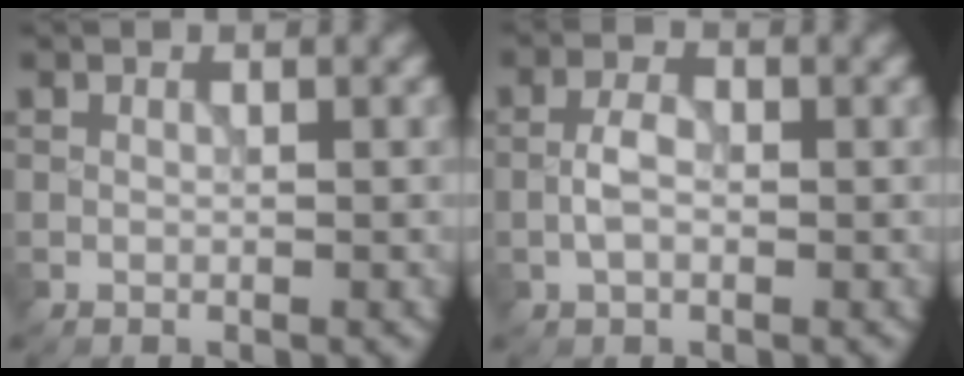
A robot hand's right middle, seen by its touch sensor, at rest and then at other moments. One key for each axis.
{"total": 2.3, "fx": -0.6, "fy": 1.3, "fz": 1.9, "tx": -0.038, "ty": 0.007, "tz": -0.018}